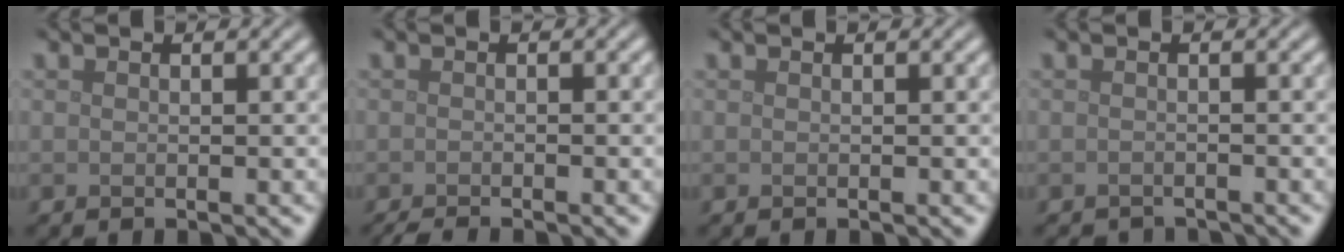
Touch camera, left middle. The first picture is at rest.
{"total": 1.9, "force": [-1.7, 0.2, 0.8], "torque": [-0.012, -0.003, -0.031]}
{"total": 0.0}
{"total": 2.0, "force": [-2.0, 0.1, 0.1], "torque": [0.003, -0.007, -0.027]}